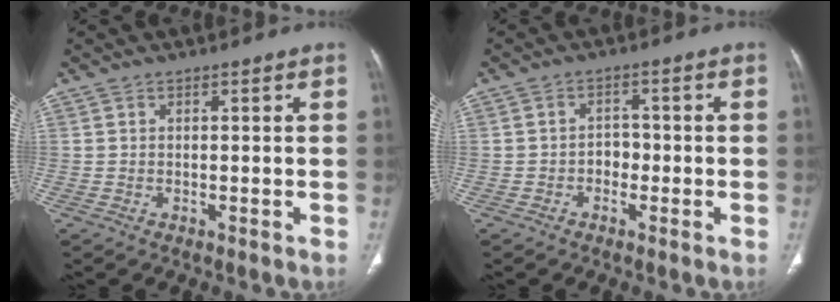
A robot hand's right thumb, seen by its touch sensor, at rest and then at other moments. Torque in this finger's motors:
{"motor_torque": [0.42, 0.63, 0.54, 0.01, -0.07]}